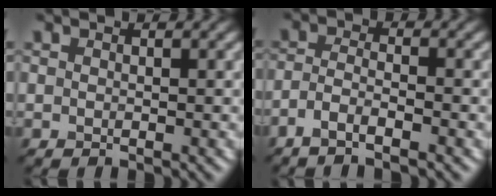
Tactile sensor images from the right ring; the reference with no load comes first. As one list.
[{"total": 2.8, "force": [-1.9, 0.6, 2.0], "torque": [-0.041, 0.001, -0.047]}]